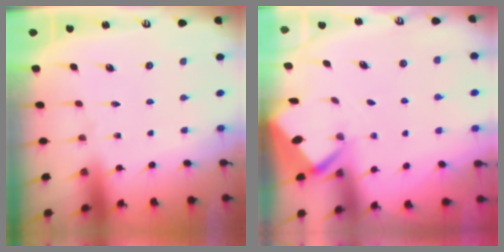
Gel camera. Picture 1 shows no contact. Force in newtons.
{"total": 2.7, "press": 2.7, "slide": 0.3}